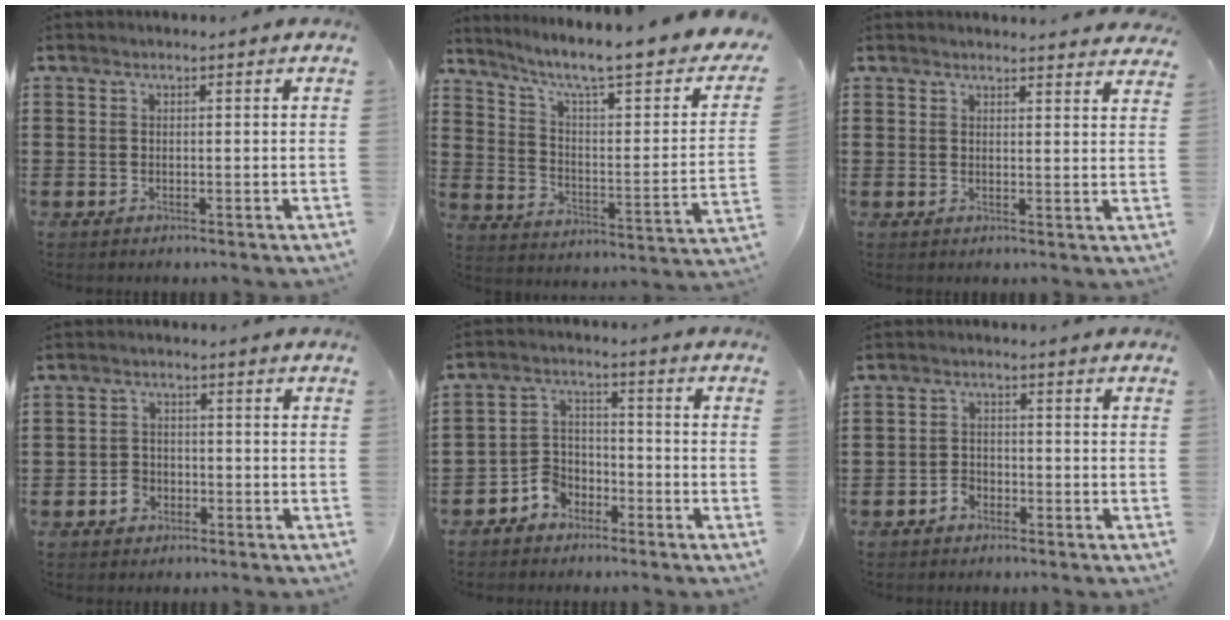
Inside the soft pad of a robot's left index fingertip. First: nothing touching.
{"total": 7.5, "force": [5.5, 0.8, 5.1], "torque": [-0.107, -0.047, 0.080]}
{"total": 2.4, "force": [2.4, -0.1, 0.2], "torque": [-0.003, -0.011, 0.045]}
{"total": 2.7, "force": [-1.5, 2.1, 0.9], "torque": [-0.021, 0.003, -0.030]}
{"total": 4.7, "force": [-3.7, 2.7, 0.7], "torque": [-0.027, 0.008, -0.077]}
{"total": 2.1, "force": [-1.6, 1.3, 0.5], "torque": [-0.015, 0.003, -0.033]}